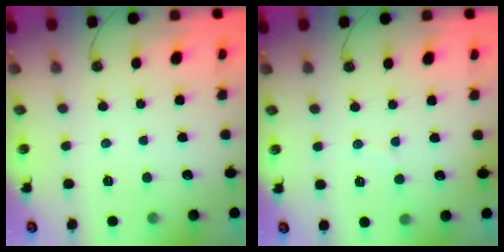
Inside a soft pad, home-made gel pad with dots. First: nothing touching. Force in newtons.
{"total": 2.9, "press": 2.7, "slide": 1.1}